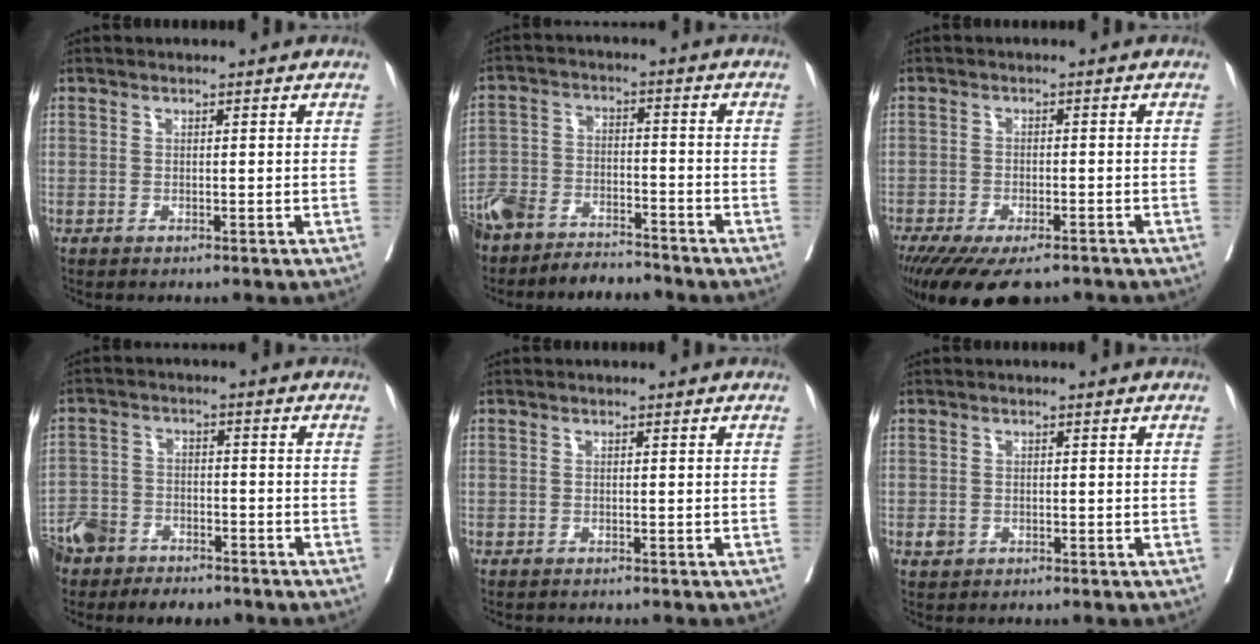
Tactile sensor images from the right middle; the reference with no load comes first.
{"total": 12.0, "force": [-10.6, 4.2, 3.6], "torque": [-0.068, 0.010, -0.178]}
{"total": 13.5, "force": [-10.2, 4.5, 7.6], "torque": [-0.153, -0.026, -0.153]}
{"total": 9.9, "force": [-7.7, 5.3, 3.3], "torque": [-0.069, 0.003, -0.127]}
{"total": 1.2, "force": [-1.1, 0.4, 0.3], "torque": [-0.009, -0.003, -0.016]}
{"total": 1.2, "force": [-0.5, 1.0, 0.4], "torque": [-0.006, 0.003, -0.005]}